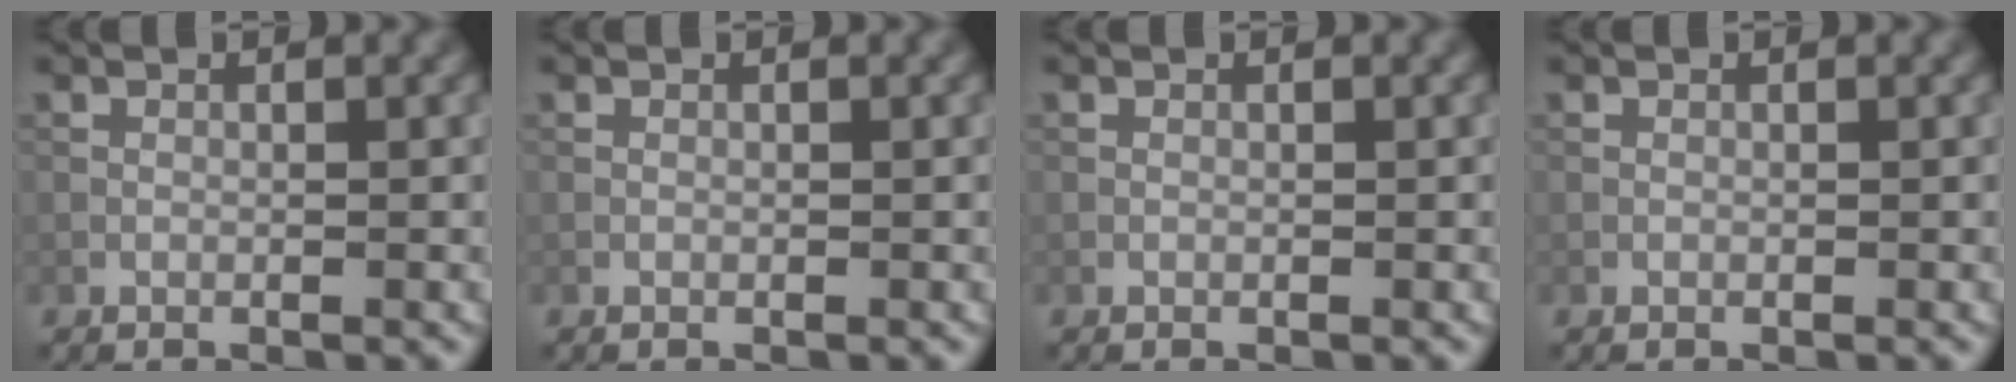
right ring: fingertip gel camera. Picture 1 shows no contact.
{"total": 0.0}
{"total": 0.0}
{"total": 0.0}